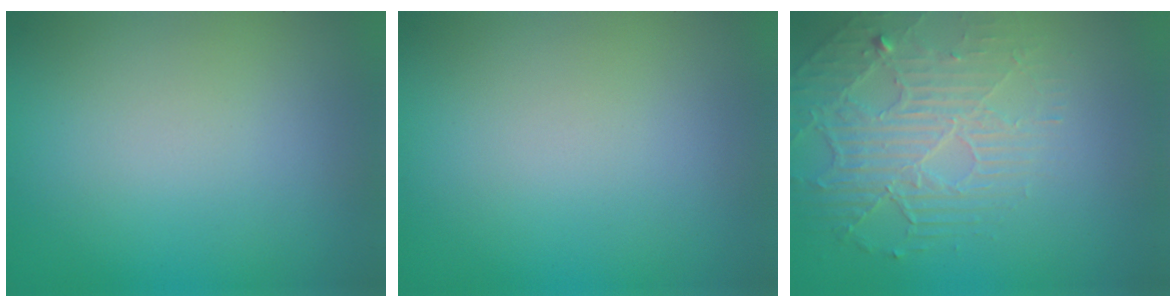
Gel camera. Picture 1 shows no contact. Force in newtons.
{"total": 0.0}
{"total": 3.1, "press": 2.8, "slide": 1.4}